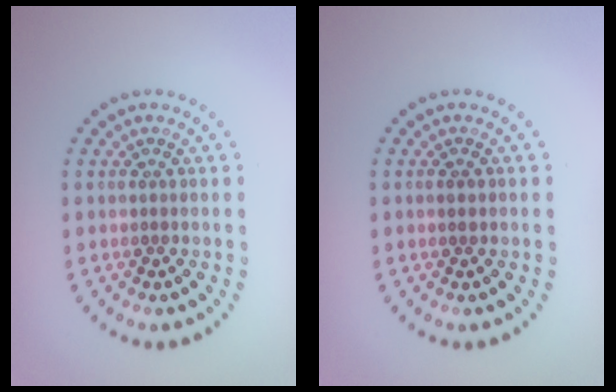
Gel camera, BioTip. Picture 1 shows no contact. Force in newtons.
{"total": 0.8, "press": 0.8, "slide": 0.3}